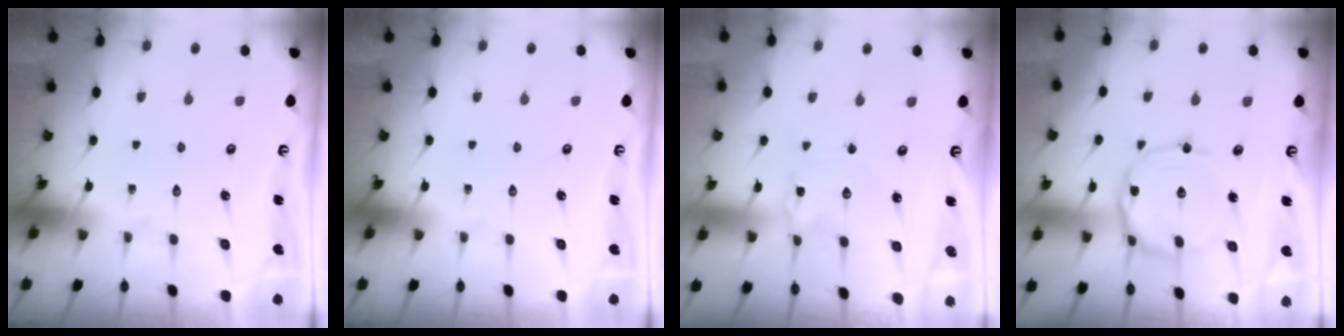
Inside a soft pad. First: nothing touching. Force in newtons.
{"total": 0.0}
{"total": 0.0}
{"total": 8.1, "press": 8.1, "slide": 0.5}